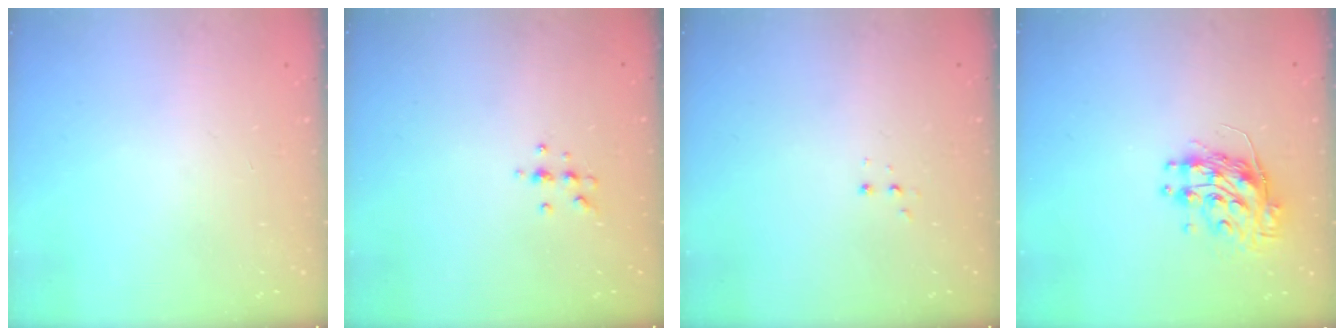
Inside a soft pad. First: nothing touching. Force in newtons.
{"total": 4.8, "press": 4.8, "slide": 0.9}
{"total": 2.8, "press": 2.7, "slide": 0.5}
{"total": 10.2, "press": 10.1, "slide": 0.9}